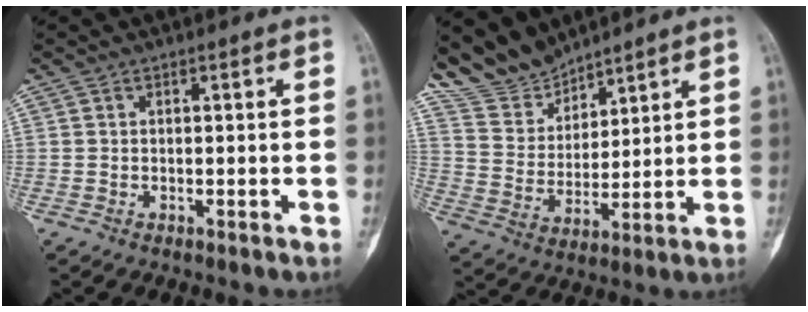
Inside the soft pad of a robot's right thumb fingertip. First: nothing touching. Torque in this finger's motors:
{"motor_torque": [-0.73, 0.50, 0.64, 0.70, 0.03]}